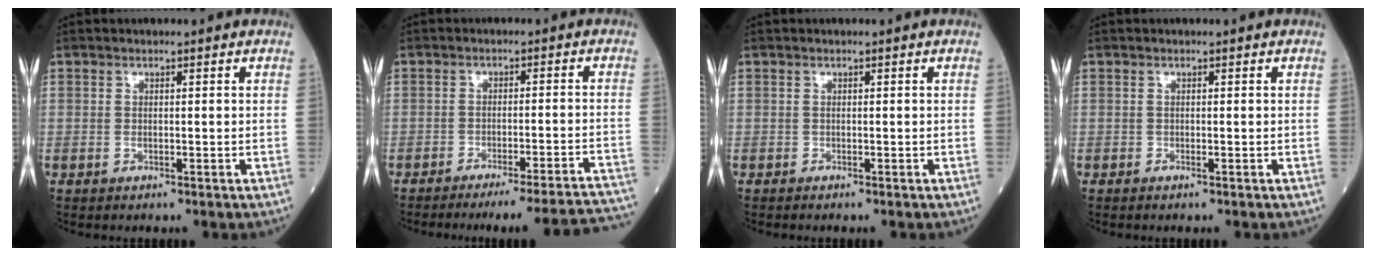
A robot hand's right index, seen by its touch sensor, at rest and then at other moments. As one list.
[{"total": 18.6, "force": [-17.8, -1.1, 5.4], "torque": [-0.019, -0.008, -0.218]}, {"total": 0.0}, {"total": 0.0}]